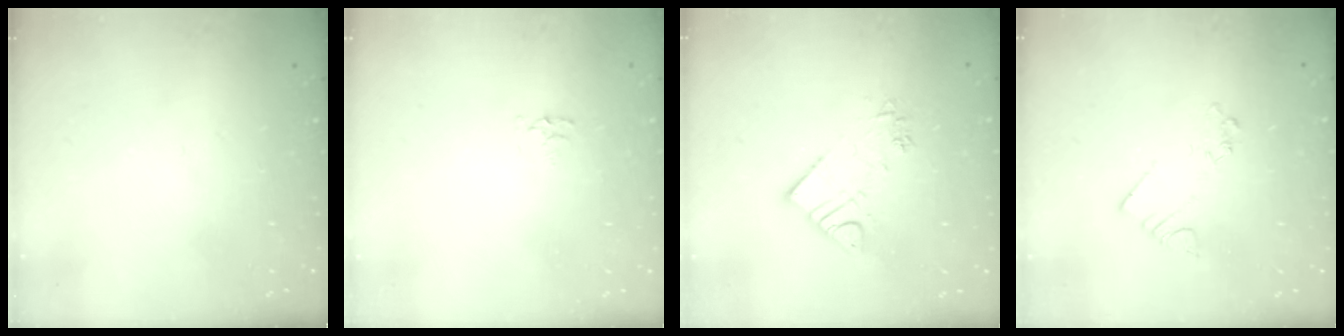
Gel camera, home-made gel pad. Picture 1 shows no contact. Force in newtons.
{"total": 2.5, "press": 2.5, "slide": 0.4}
{"total": 9.3, "press": 9.3, "slide": 0.8}
{"total": 2.0, "press": 2.0, "slide": 0.2}